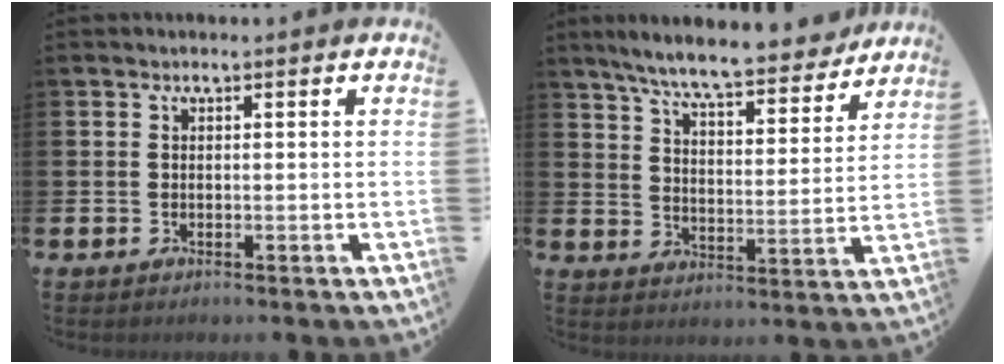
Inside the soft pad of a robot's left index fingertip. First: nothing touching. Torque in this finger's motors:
{"motor_torque": [0.47, -0.54, 1.04, 0.21]}